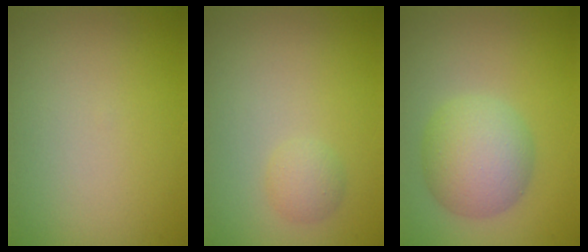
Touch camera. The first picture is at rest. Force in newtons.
{"total": 1.3, "press": 1.3, "slide": 0.0}
{"total": 5.1, "press": 5.1, "slide": 0.2}